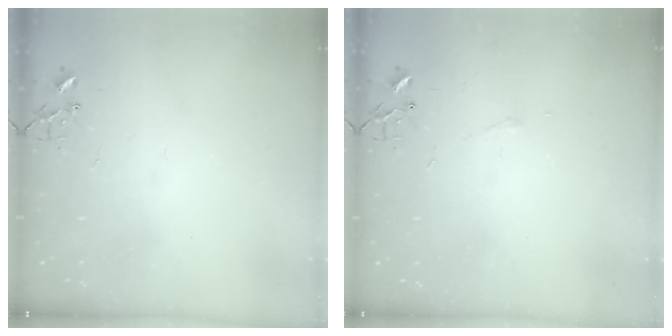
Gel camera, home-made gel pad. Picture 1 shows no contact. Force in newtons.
{"total": 3.3, "press": 3.2, "slide": 0.6}